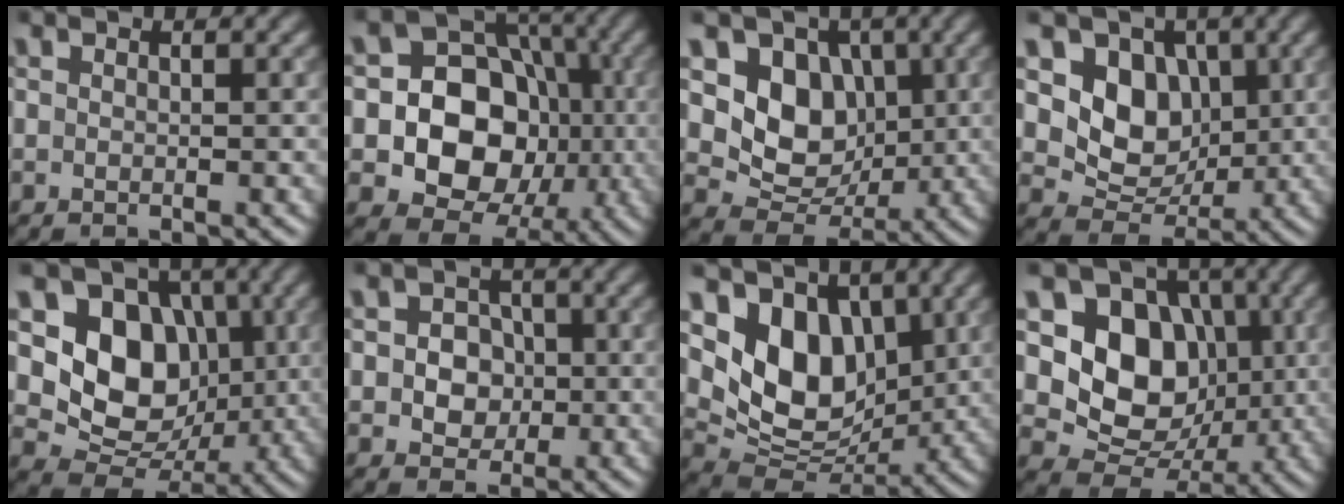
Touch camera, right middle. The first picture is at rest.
{"total": 12.9, "force": [-1.9, 10.9, 6.6], "torque": [-0.085, 0.000, -0.063]}
{"total": 6.9, "force": [1.4, 5.5, 3.9], "torque": [-0.060, -0.010, 0.017]}
{"total": 6.4, "force": [1.5, 5.1, 3.6], "torque": [-0.056, -0.009, 0.017]}
{"total": 8.9, "force": [1.4, 7.2, 5.0], "torque": [-0.084, -0.015, 0.018]}
{"total": 3.8, "force": [-0.2, 3.3, 1.9], "torque": [-0.014, 0.004, -0.022]}
{"total": 8.1, "force": [2.5, 5.9, 5.0], "torque": [-0.090, -0.024, 0.041]}
{"total": 9.1, "force": [1.1, 7.5, 5.1], "torque": [-0.086, -0.013, 0.008]}